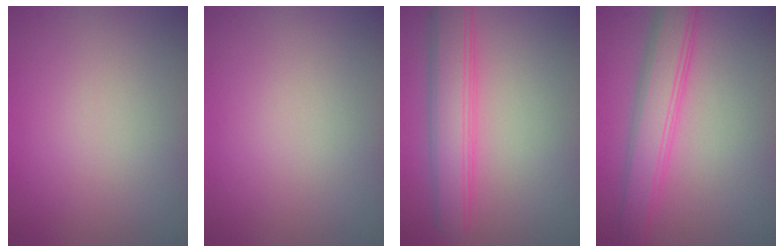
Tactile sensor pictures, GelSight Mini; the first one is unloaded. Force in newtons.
{"total": 0.0}
{"total": 5.2, "press": 5.2, "slide": 0.1}
{"total": 4.6, "press": 4.6, "slide": 0.0}